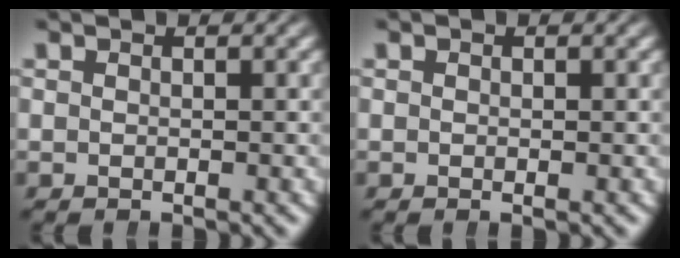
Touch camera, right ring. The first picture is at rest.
{"total": 0.0}